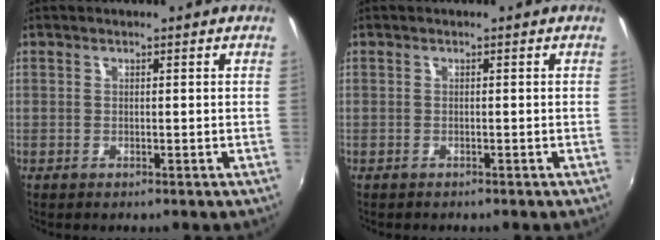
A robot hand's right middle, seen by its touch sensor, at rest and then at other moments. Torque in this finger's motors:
{"motor_torque": [-0.42, -0.06, 0.03, 0.01]}